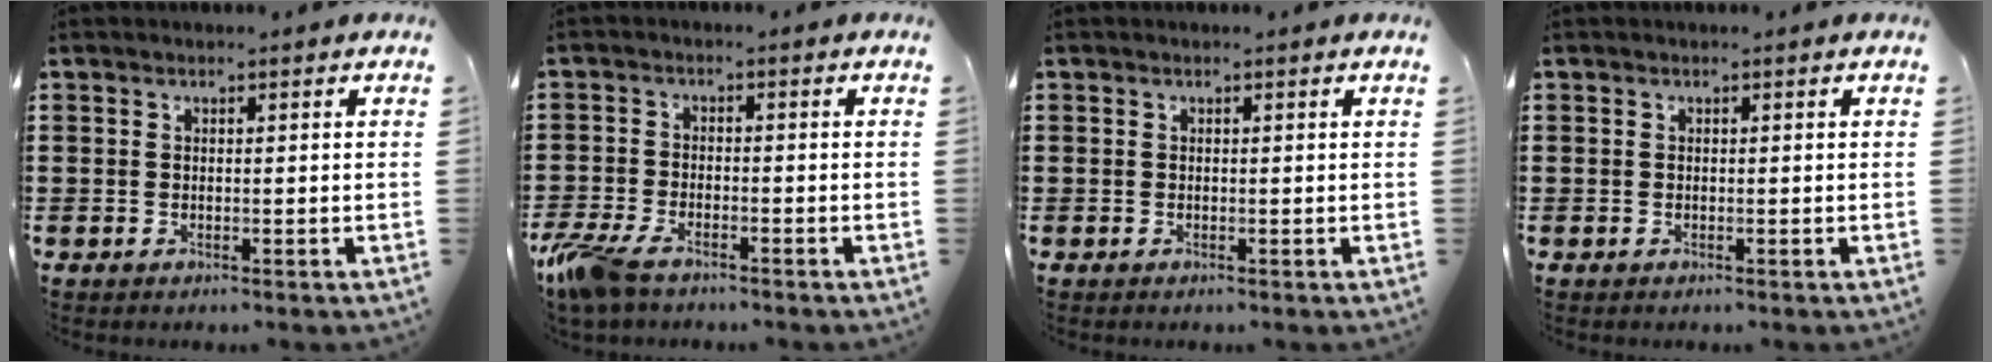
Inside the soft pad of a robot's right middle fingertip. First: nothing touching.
{"total": 5.4, "force": [-4.1, 1.7, 3.0], "torque": [-0.091, -0.013, -0.087]}
{"total": 0.0}
{"total": 0.0}